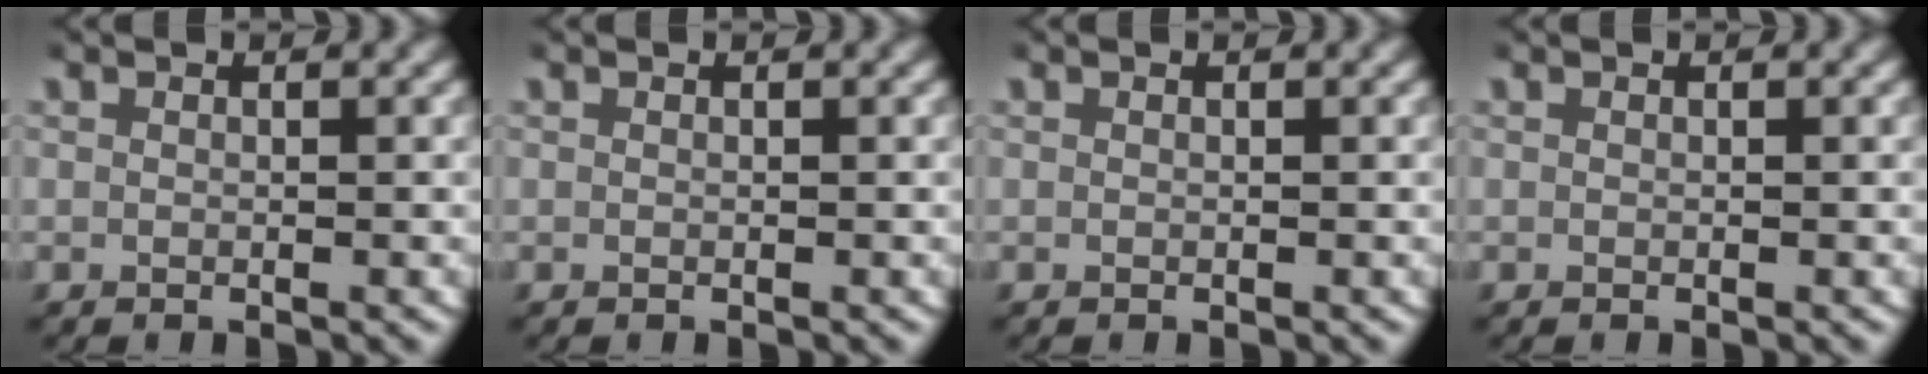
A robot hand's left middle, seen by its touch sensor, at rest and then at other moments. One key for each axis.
{"total": 0.0}
{"total": 0.0}
{"total": 0.0}